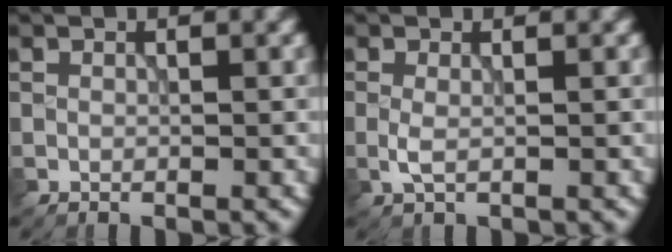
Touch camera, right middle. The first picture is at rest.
{"total": 1.2, "force": [-0.1, 0.4, 1.1], "torque": [-0.027, -0.001, -0.003]}